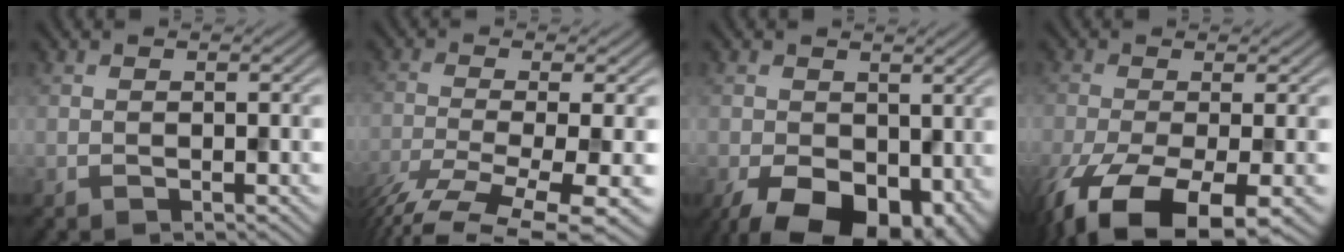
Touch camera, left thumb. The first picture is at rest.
{"total": 10.5, "force": [-6.6, 2.3, 7.9], "torque": [-0.152, -0.019, -0.094]}
{"total": 11.8, "force": [-3.9, 7.3, 8.4], "torque": [-0.149, -0.033, -0.049]}
{"total": 13.5, "force": [-6.9, 5.2, 10.3], "torque": [-0.226, -0.041, -0.101]}